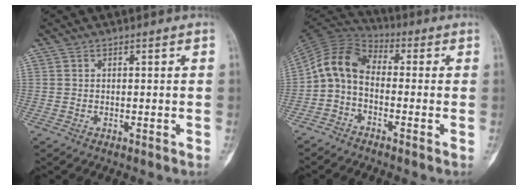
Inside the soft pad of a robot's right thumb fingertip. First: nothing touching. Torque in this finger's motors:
{"motor_torque": [0.24, 0.29, 0.58, -0.54, 0.10]}